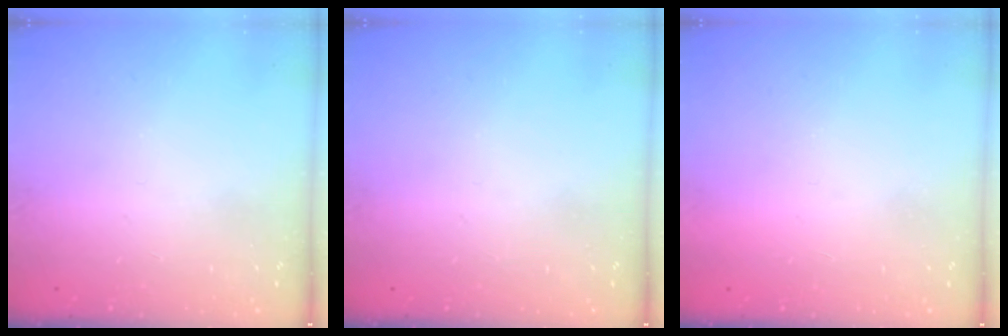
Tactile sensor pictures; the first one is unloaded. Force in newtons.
{"total": 0.0}
{"total": 1.5, "press": 1.5, "slide": 0.1}